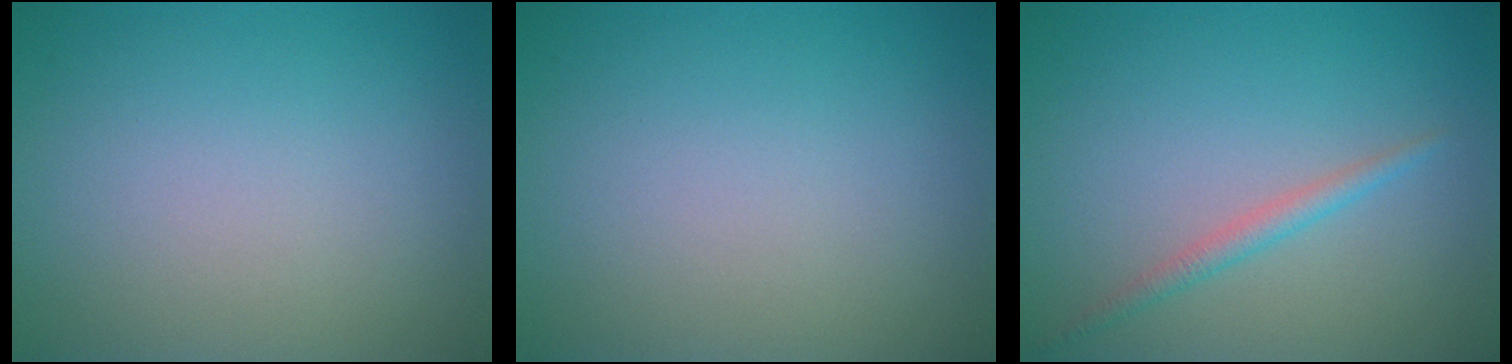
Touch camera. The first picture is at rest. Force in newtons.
{"total": 0.0}
{"total": 1.5, "press": 1.5, "slide": 0.1}